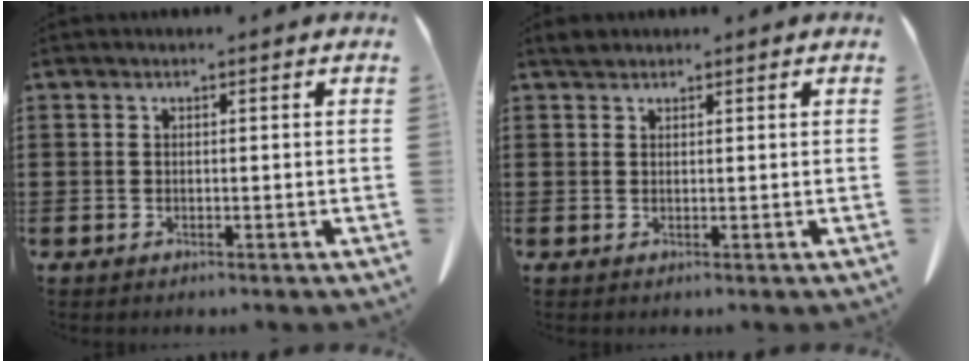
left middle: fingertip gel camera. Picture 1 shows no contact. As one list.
[{"total": 1.3, "force": [1.2, 0.6, 0.3], "torque": [-0.010, 0.001, 0.024]}]